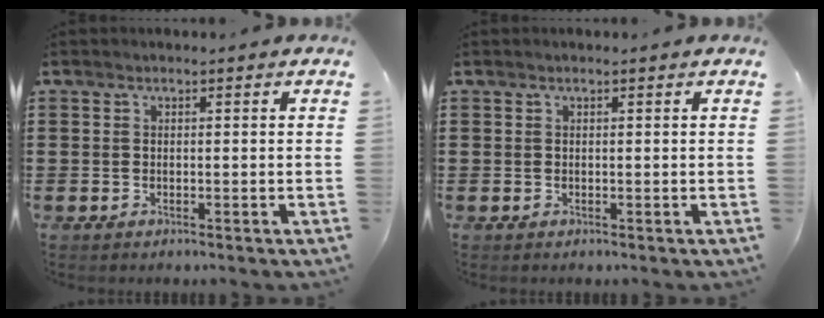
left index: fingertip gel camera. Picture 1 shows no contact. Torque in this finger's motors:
{"motor_torque": [-0.16, 0.15, 0.01, -0.01]}